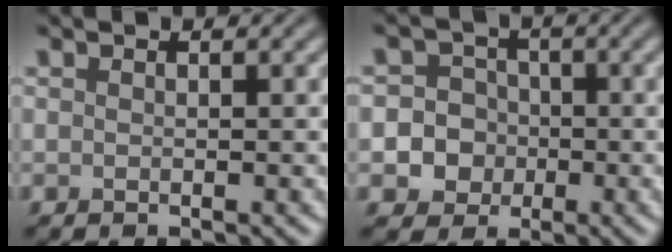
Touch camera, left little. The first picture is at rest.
{"total": 7.0, "force": [-1.6, 6.7, 1.6], "torque": [-0.013, 0.006, -0.063]}